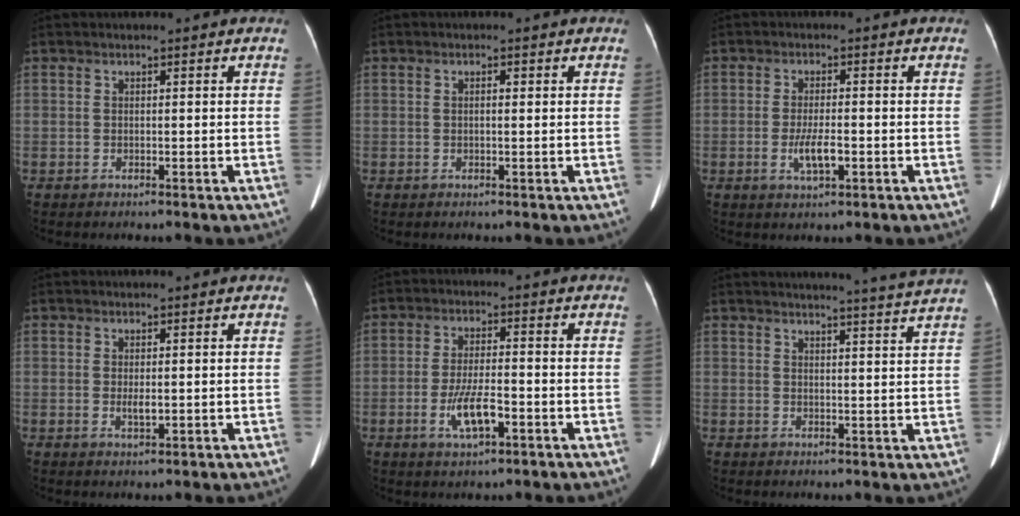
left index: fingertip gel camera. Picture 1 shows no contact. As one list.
[{"total": 0.7, "force": [-0.3, 0.1, 0.6], "torque": [-0.010, -0.005, -0.002]}, {"total": 3.8, "force": [-1.6, 0.6, 3.4], "torque": [-0.065, -0.012, -0.022]}, {"total": 1.3, "force": [-0.3, 0.3, 1.3], "torque": [-0.021, -0.009, 0.002]}, {"total": 5.9, "force": [-2.8, 1.2, 5.1], "torque": [-0.099, -0.013, -0.044]}, {"total": 8.7, "force": [8.1, -2.3, 2.0], "torque": [-0.028, -0.045, 0.088]}]